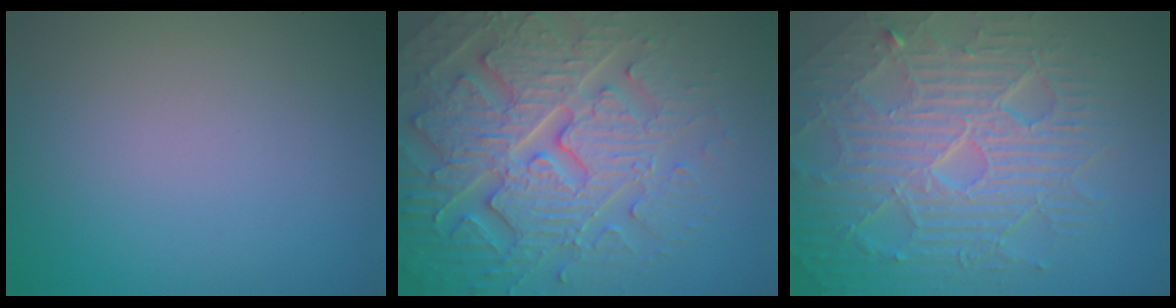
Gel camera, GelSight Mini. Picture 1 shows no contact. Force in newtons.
{"total": 7.8, "press": 7.6, "slide": 2.0}
{"total": 10.1, "press": 6.5, "slide": 7.7}